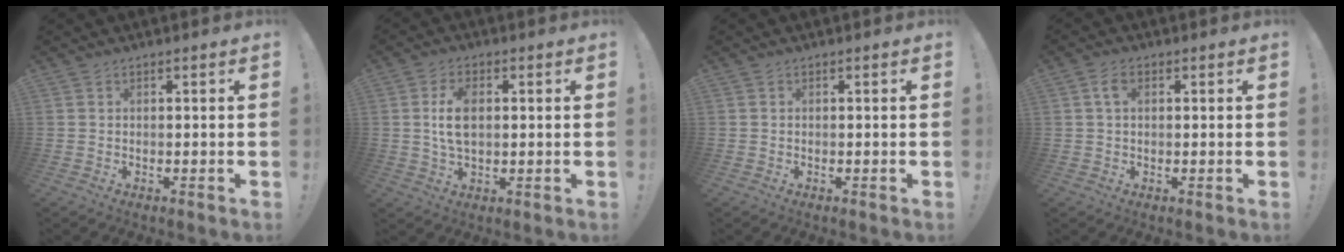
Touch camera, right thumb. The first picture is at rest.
{"total": 7.7, "force": [0.8, 4.5, 6.2], "torque": [-0.112, 0.002, 0.012]}
{"total": 0.0}
{"total": 3.5, "force": [1.1, 2.1, 2.6], "torque": [-0.045, 0.004, 0.018]}